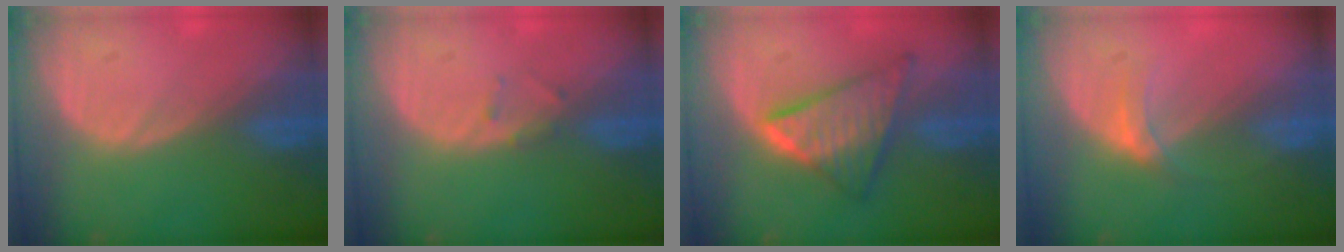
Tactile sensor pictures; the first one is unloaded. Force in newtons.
{"total": 1.1, "press": 1.0, "slide": 0.2}
{"total": 8.2, "press": 8.1, "slide": 0.5}
{"total": 2.9, "press": 2.5, "slide": 1.5}